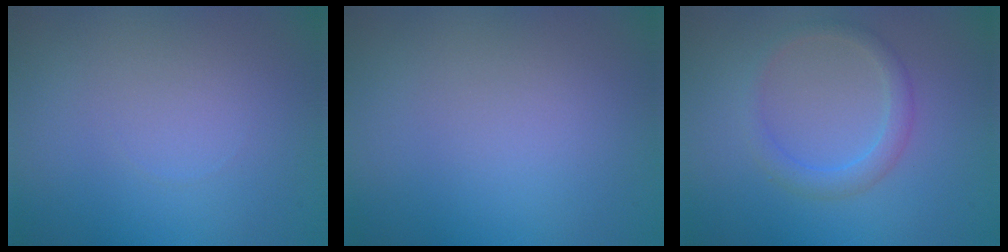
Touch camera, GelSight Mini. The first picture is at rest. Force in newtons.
{"total": 0.0}
{"total": 2.1, "press": 2.1, "slide": 0.1}